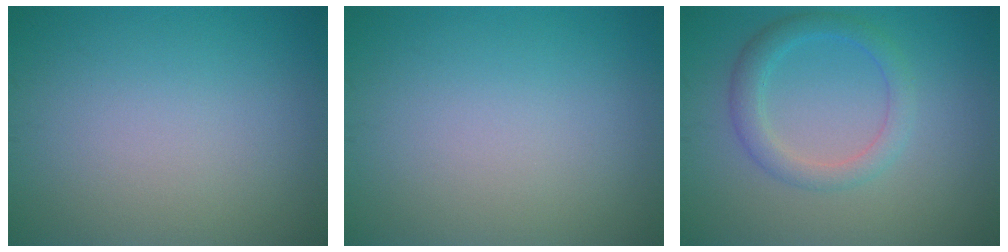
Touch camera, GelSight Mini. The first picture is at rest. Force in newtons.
{"total": 0.0}
{"total": 2.8, "press": 2.8, "slide": 0.1}